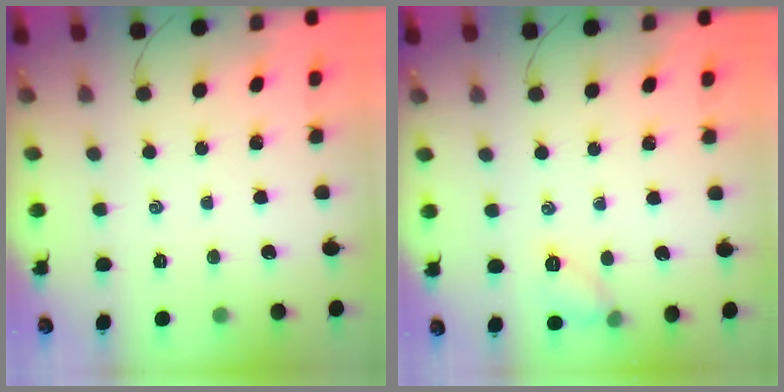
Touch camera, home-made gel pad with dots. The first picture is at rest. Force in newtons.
{"total": 6.9, "press": 6.8, "slide": 0.8}